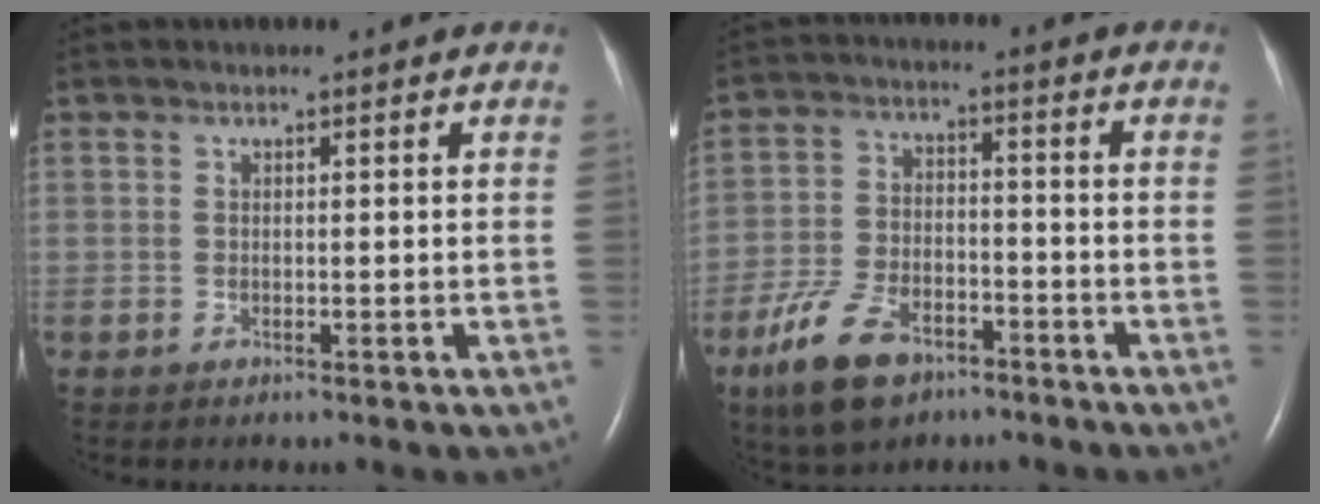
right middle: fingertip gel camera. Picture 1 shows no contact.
{"total": 10.7, "force": [-6.7, 5.1, 6.5], "torque": [-0.144, -0.006, -0.121]}